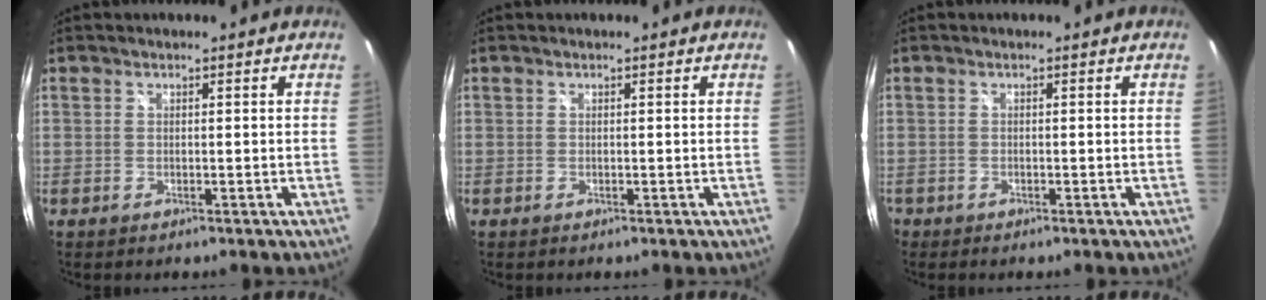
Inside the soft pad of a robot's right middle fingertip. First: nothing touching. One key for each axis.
{"total": 0.0}
{"total": 0.9, "fx": -0.7, "fy": 0.5, "fz": 0.0, "tx": -0.005, "ty": 0.000, "tz": -0.013}